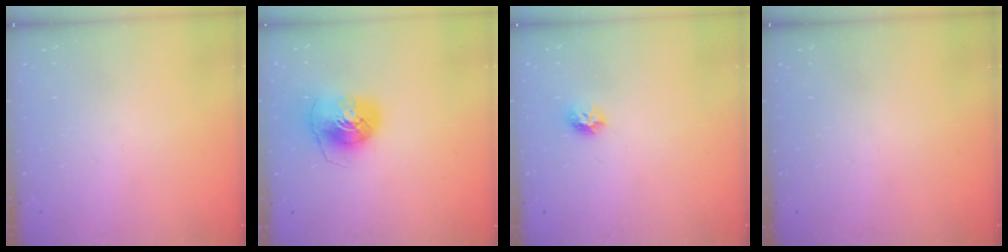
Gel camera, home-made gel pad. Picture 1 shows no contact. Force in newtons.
{"total": 8.1, "press": 8.0, "slide": 1.2}
{"total": 6.7, "press": 6.7, "slide": 0.8}
{"total": 0.0}